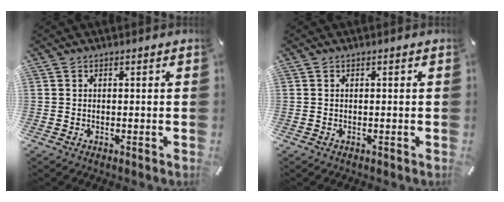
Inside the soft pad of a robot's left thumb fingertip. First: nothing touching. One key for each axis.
{"total": 0.0}